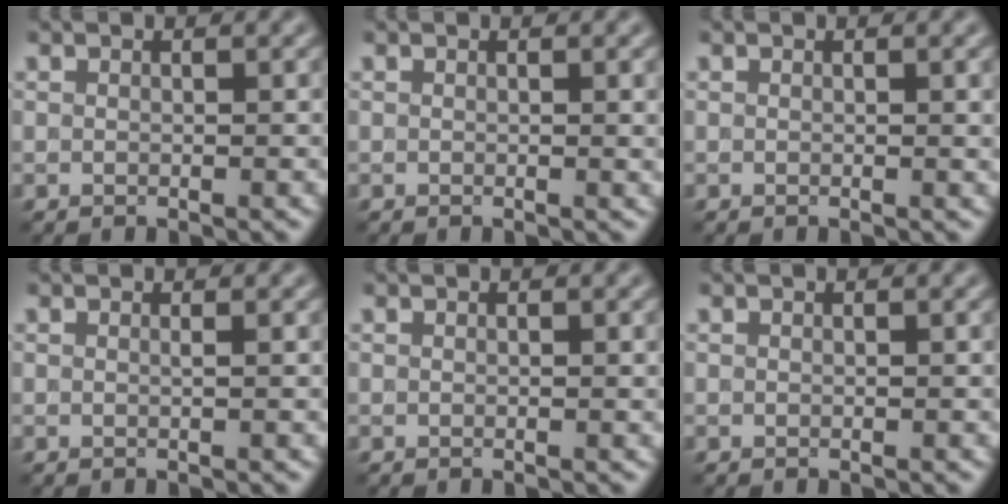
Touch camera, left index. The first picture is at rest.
{"total": 1.2, "force": [0.1, 0.3, 1.1], "torque": [-0.014, -0.002, -0.001]}
{"total": 1.3, "force": [0.1, 0.4, 1.2], "torque": [-0.015, -0.001, -0.001]}
{"total": 0.7, "force": [0.1, 0.2, 0.6], "torque": [-0.006, -0.002, -0.004]}
{"total": 0.6, "force": [0.1, 0.2, 0.6], "torque": [-0.008, 0.000, 0.000]}
{"total": 0.0}